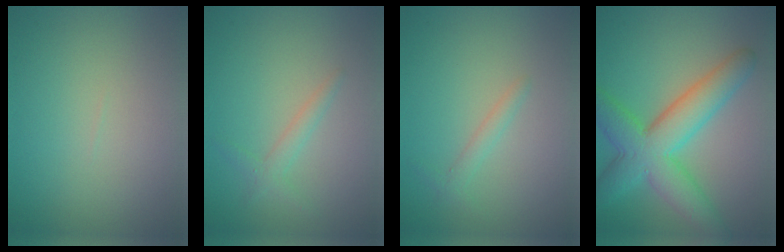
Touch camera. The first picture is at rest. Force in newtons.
{"total": 1.5, "press": 1.5, "slide": 0.1}
{"total": 1.2, "press": 1.2, "slide": 0.1}
{"total": 7.7, "press": 7.7, "slide": 0.2}